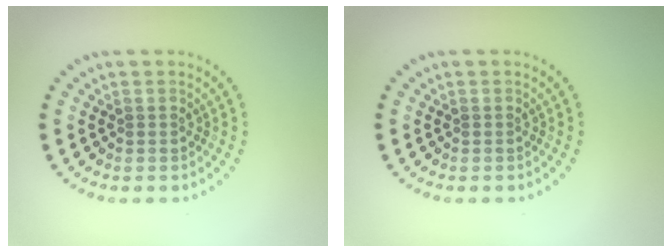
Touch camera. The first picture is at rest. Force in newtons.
{"total": 0.0}